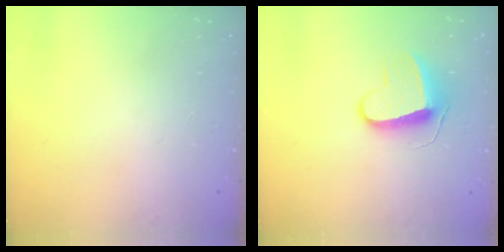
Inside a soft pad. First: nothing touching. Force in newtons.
{"total": 9.2, "press": 9.2, "slide": 0.2}